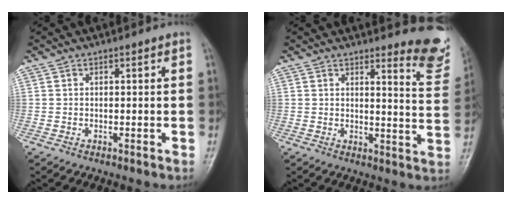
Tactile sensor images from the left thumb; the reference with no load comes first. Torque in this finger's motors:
{"motor_torque": [0.10, -0.08, -0.37, -0.44, 0.05]}